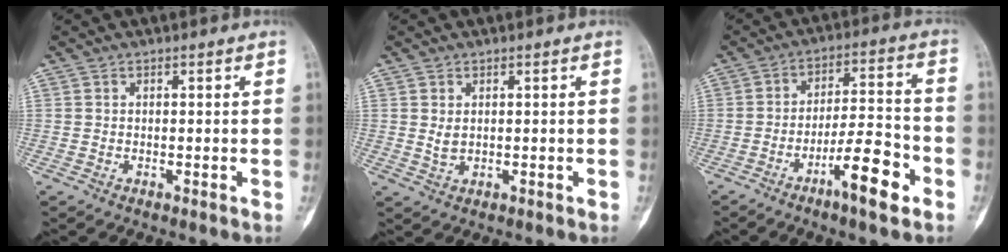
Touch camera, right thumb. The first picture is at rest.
{"total": 1.8, "force": [0.4, 1.1, 1.4], "torque": [-0.022, -0.003, 0.012]}
{"total": 10.9, "force": [-5.7, 2.4, 9.0], "torque": [-0.143, 0.037, -0.093]}